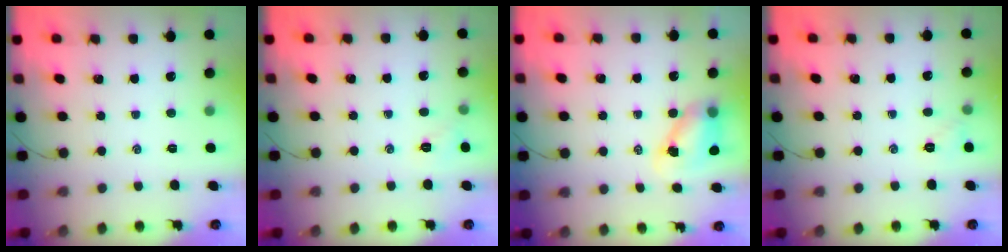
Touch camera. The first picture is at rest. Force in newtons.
{"total": 5.0, "press": 4.8, "slide": 1.5}
{"total": 6.8, "press": 6.7, "slide": 1.1}
{"total": 3.9, "press": 3.7, "slide": 1.0}